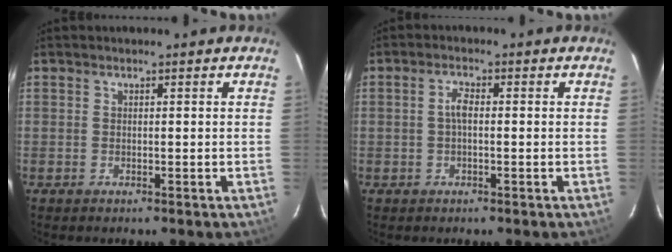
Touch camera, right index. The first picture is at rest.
{"total": 2.1, "force": [-0.2, 0.9, 1.9], "torque": [-0.040, 0.008, -0.003]}